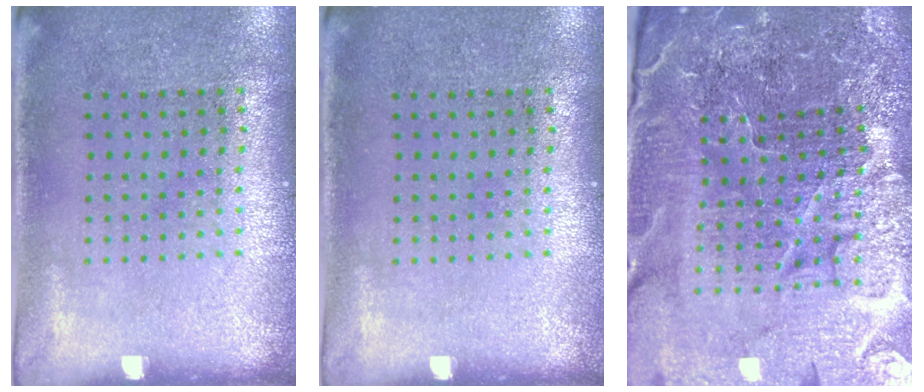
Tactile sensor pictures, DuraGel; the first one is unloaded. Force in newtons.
{"total": 0.0}
{"total": 6.6, "press": 5.9, "slide": 3.1}